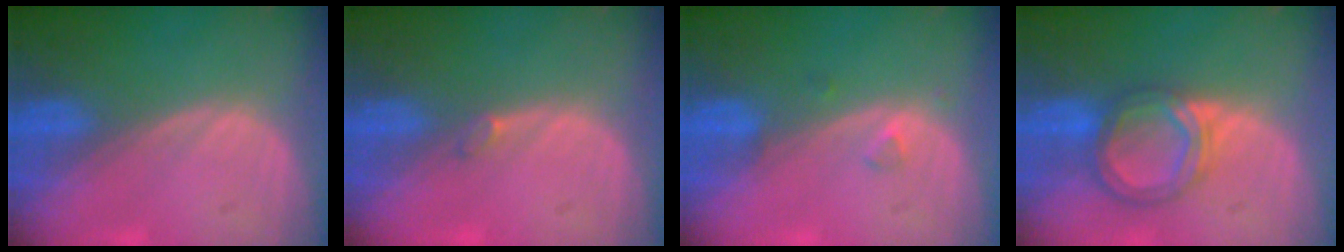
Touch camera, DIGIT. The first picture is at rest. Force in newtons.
{"total": 0.8, "press": 0.8, "slide": 0.2}
{"total": 1.2, "press": 1.2, "slide": 0.1}
{"total": 6.3, "press": 5.9, "slide": 2.3}